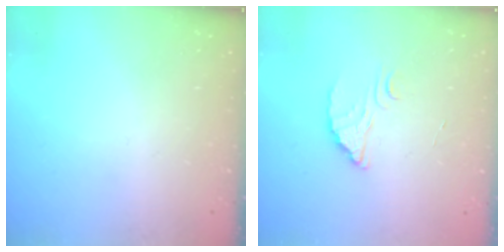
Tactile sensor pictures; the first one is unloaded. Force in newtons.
{"total": 3.0, "press": 3.0, "slide": 0.0}